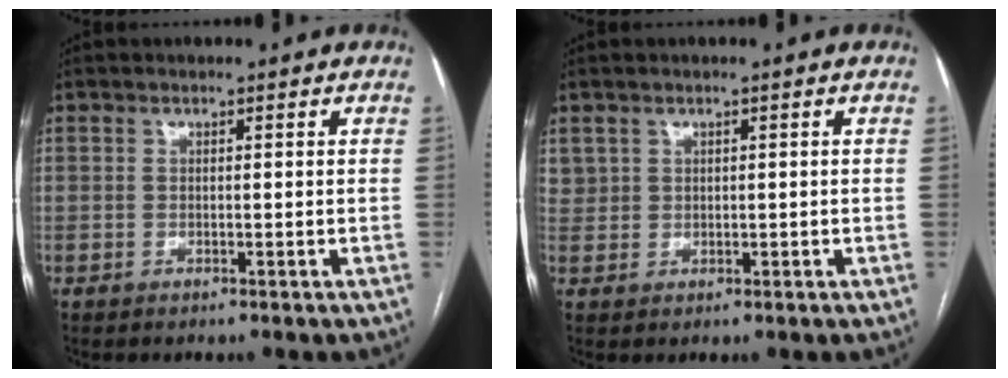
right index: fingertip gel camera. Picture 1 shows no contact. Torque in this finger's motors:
{"motor_torque": [-0.08, 0.04, -0.03, -0.01]}